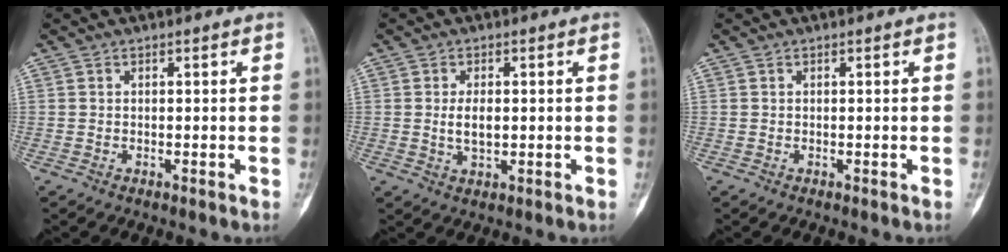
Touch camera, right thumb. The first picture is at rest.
{"total": 4.0, "force": [0.2, 2.1, 3.4], "torque": [-0.060, -0.005, 0.007]}
{"total": 0.0}